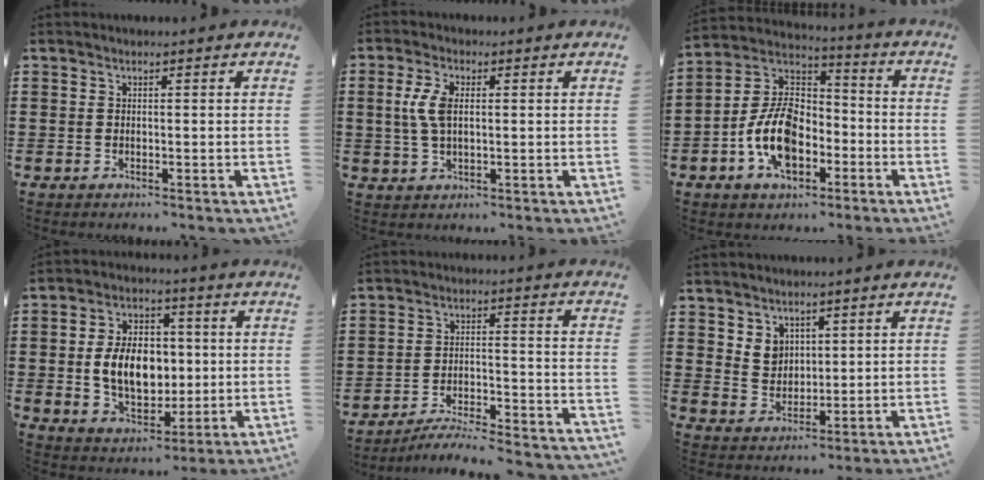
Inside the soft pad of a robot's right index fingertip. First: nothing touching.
{"total": 5.2, "force": [0.7, 2.4, 4.6], "torque": [-0.112, 0.004, 0.006]}
{"total": 11.1, "force": [-4.1, 6.8, 7.9], "torque": [-0.192, 0.005, -0.080]}
{"total": 9.4, "force": [0.1, 6.5, 6.7], "torque": [-0.125, 0.007, -0.003]}
{"total": 5.9, "force": [-5.7, 0.1, 1.8], "torque": [-0.035, -0.002, -0.112]}
{"total": 4.2, "force": [2.8, 3.1, 0.7], "torque": [-0.028, 0.006, 0.054]}